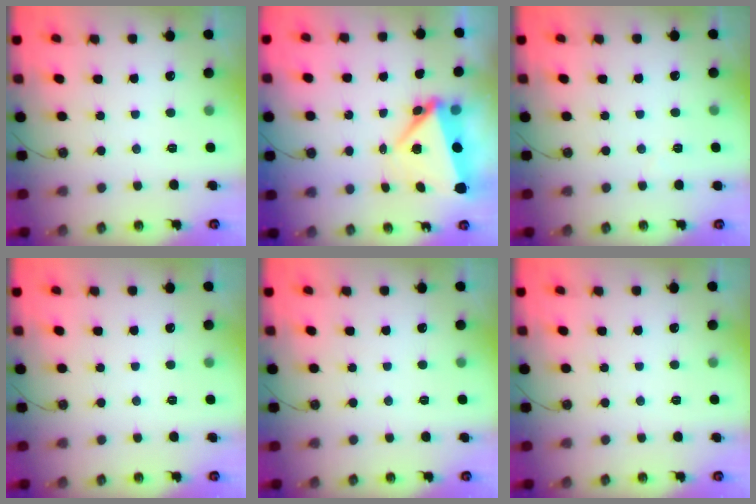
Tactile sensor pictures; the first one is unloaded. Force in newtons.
{"total": 6.0, "press": 5.7, "slide": 1.8}
{"total": 1.6, "press": 1.4, "slide": 0.6}
{"total": 0.0}
{"total": 0.0}
{"total": 0.0}